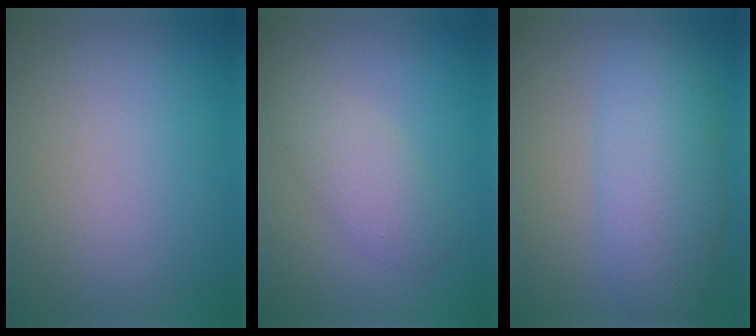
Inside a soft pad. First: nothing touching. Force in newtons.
{"total": 2.7, "press": 2.7, "slide": 0.2}
{"total": 6.3, "press": 6.3, "slide": 0.0}